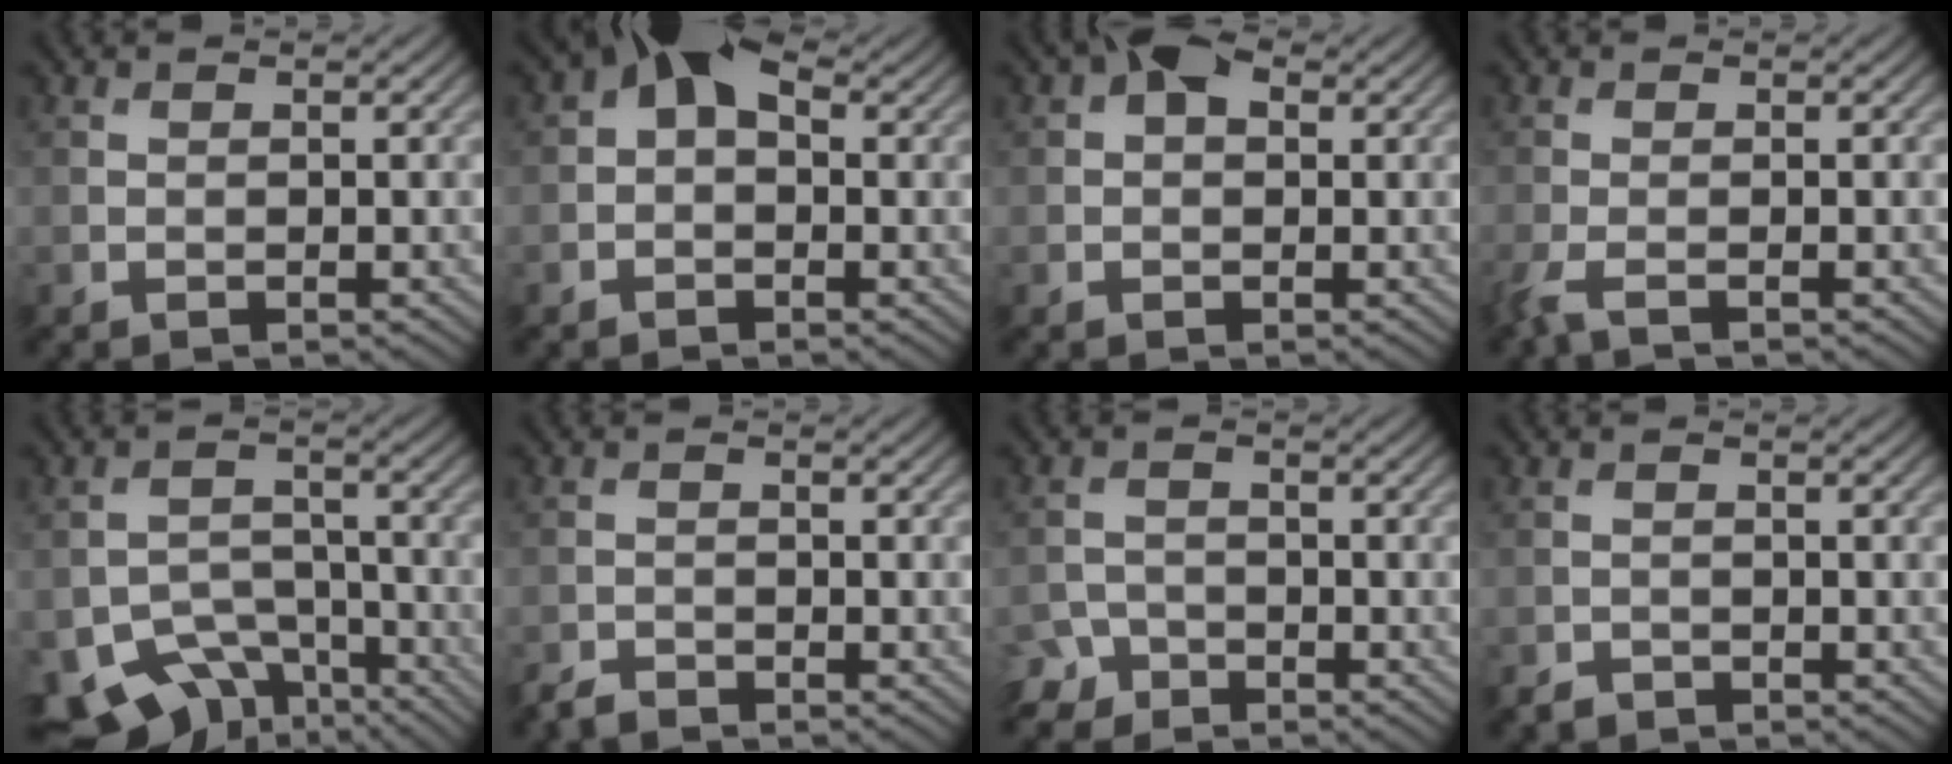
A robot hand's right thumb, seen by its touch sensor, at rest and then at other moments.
{"total": 5.5, "force": [1.5, 3.5, 4.0], "torque": [-0.071, 0.017, 0.009]}
{"total": 3.1, "force": [1.0, 2.0, 2.2], "torque": [-0.033, 0.009, 0.006]}
{"total": 2.1, "force": [-1.5, 0.2, 1.6], "torque": [-0.046, -0.007, -0.039]}
{"total": 9.4, "force": [-6.6, 5.5, 3.9], "torque": [-0.080, -0.027, -0.104]}
{"total": 1.8, "force": [-1.8, 0.3, 0.3], "torque": [-0.008, -0.001, -0.040]}
{"total": 3.0, "force": [-2.5, 1.6, 0.4], "torque": [-0.006, 0.000, -0.055]}
{"total": 1.3, "force": [-1.2, 0.5, 0.1], "torque": [-0.002, 0.000, -0.024]}